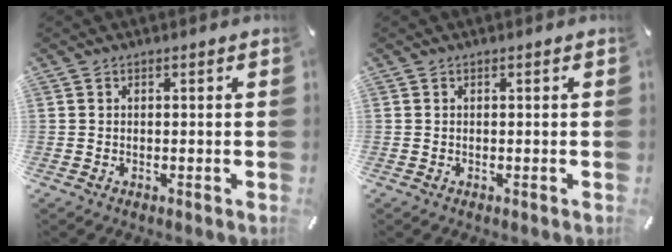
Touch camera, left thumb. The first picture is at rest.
{"total": 0.0}